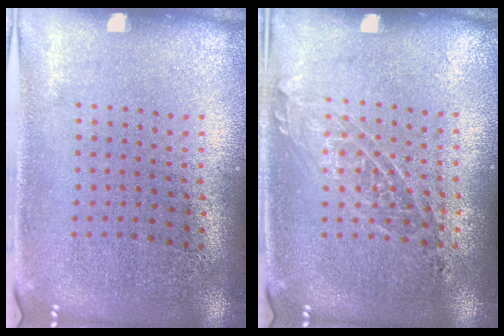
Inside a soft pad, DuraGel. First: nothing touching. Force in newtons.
{"total": 1.2, "press": 1.1, "slide": 0.5}